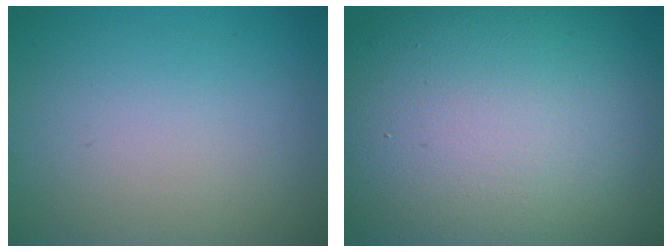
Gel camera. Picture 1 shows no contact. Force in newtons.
{"total": 19.2, "press": 19.1, "slide": 0.9}